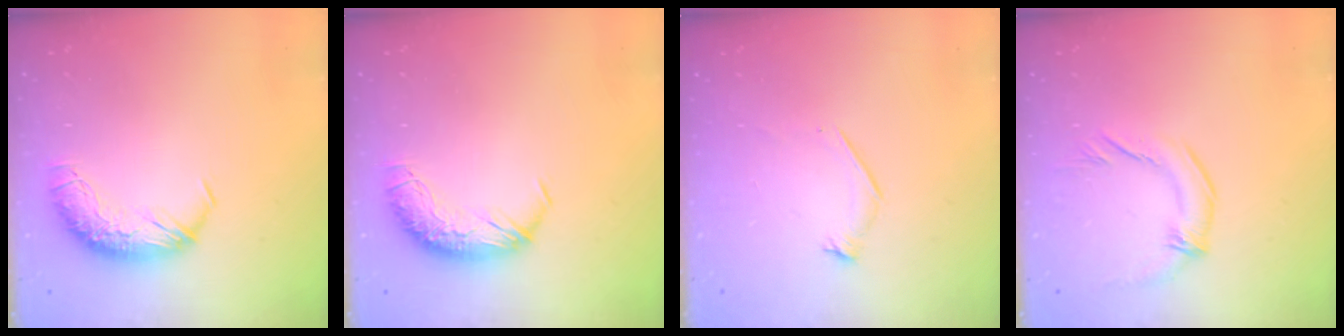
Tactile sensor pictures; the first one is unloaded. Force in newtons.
{"total": 0.0}
{"total": 6.3, "press": 6.2, "slide": 1.1}
{"total": 1.1, "press": 0.9, "slide": 0.7}